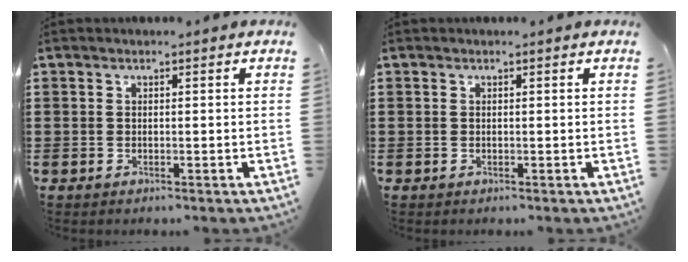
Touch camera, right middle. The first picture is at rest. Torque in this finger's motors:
{"motor_torque": [-0.19, -0.04, 0.00, 0.00]}